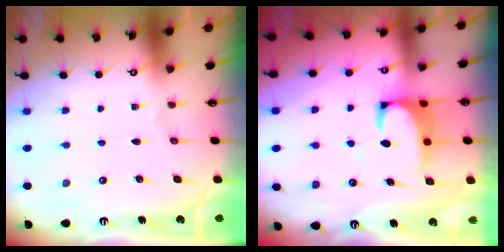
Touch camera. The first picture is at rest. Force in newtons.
{"total": 2.8, "press": 2.6, "slide": 1.1}